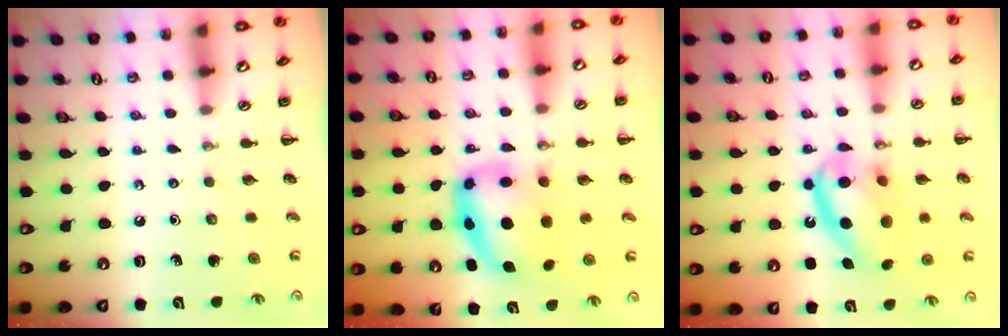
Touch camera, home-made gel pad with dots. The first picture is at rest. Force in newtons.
{"total": 8.1, "press": 7.9, "slide": 1.9}
{"total": 15.4, "press": 15.1, "slide": 3.1}